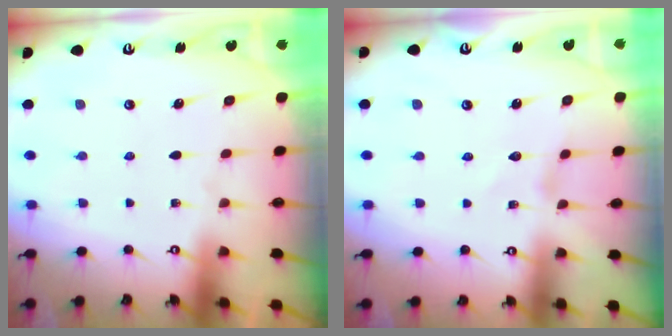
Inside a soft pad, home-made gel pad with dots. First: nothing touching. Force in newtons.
{"total": 0.0}